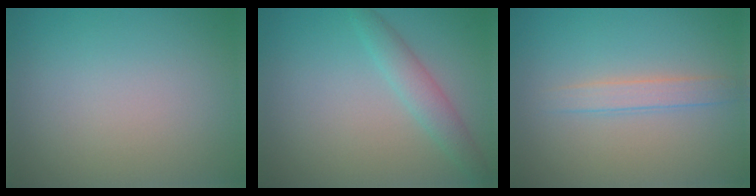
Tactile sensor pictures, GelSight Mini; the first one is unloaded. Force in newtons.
{"total": 2.4, "press": 2.4, "slide": 0.0}
{"total": 1.8, "press": 1.8, "slide": 0.1}